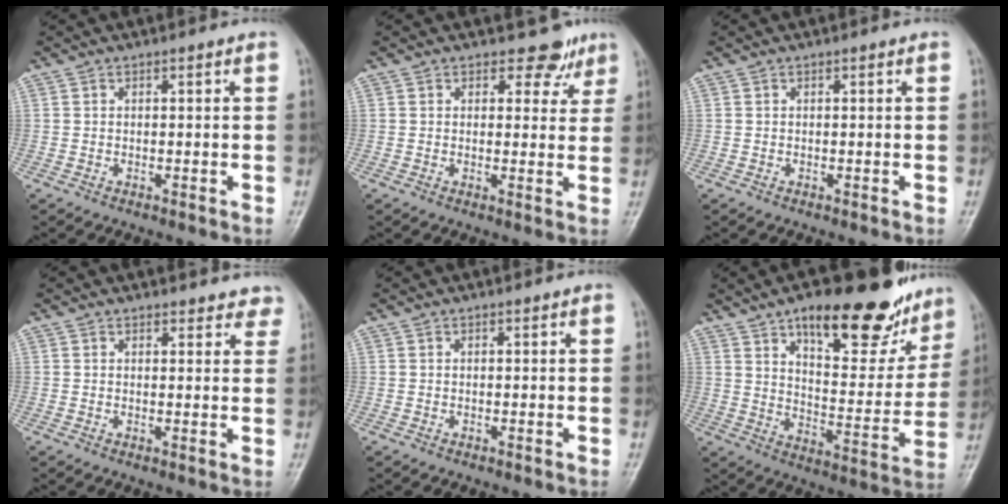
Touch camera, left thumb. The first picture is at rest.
{"total": 4.1, "force": [3.0, 2.6, 0.8], "torque": [0.018, -0.018, 0.031]}
{"total": 0.0}
{"total": 4.6, "force": [4.2, 1.8, 0.2], "torque": [0.038, -0.020, 0.029]}
{"total": 0.0}
{"total": 23.3, "force": [15.0, 9.4, 15.1], "torque": [-0.154, -0.059, 0.219]}